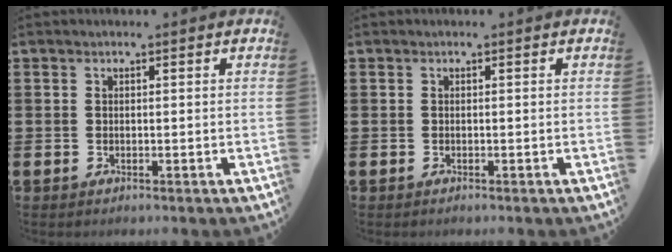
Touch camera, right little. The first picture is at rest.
{"total": 0.0}